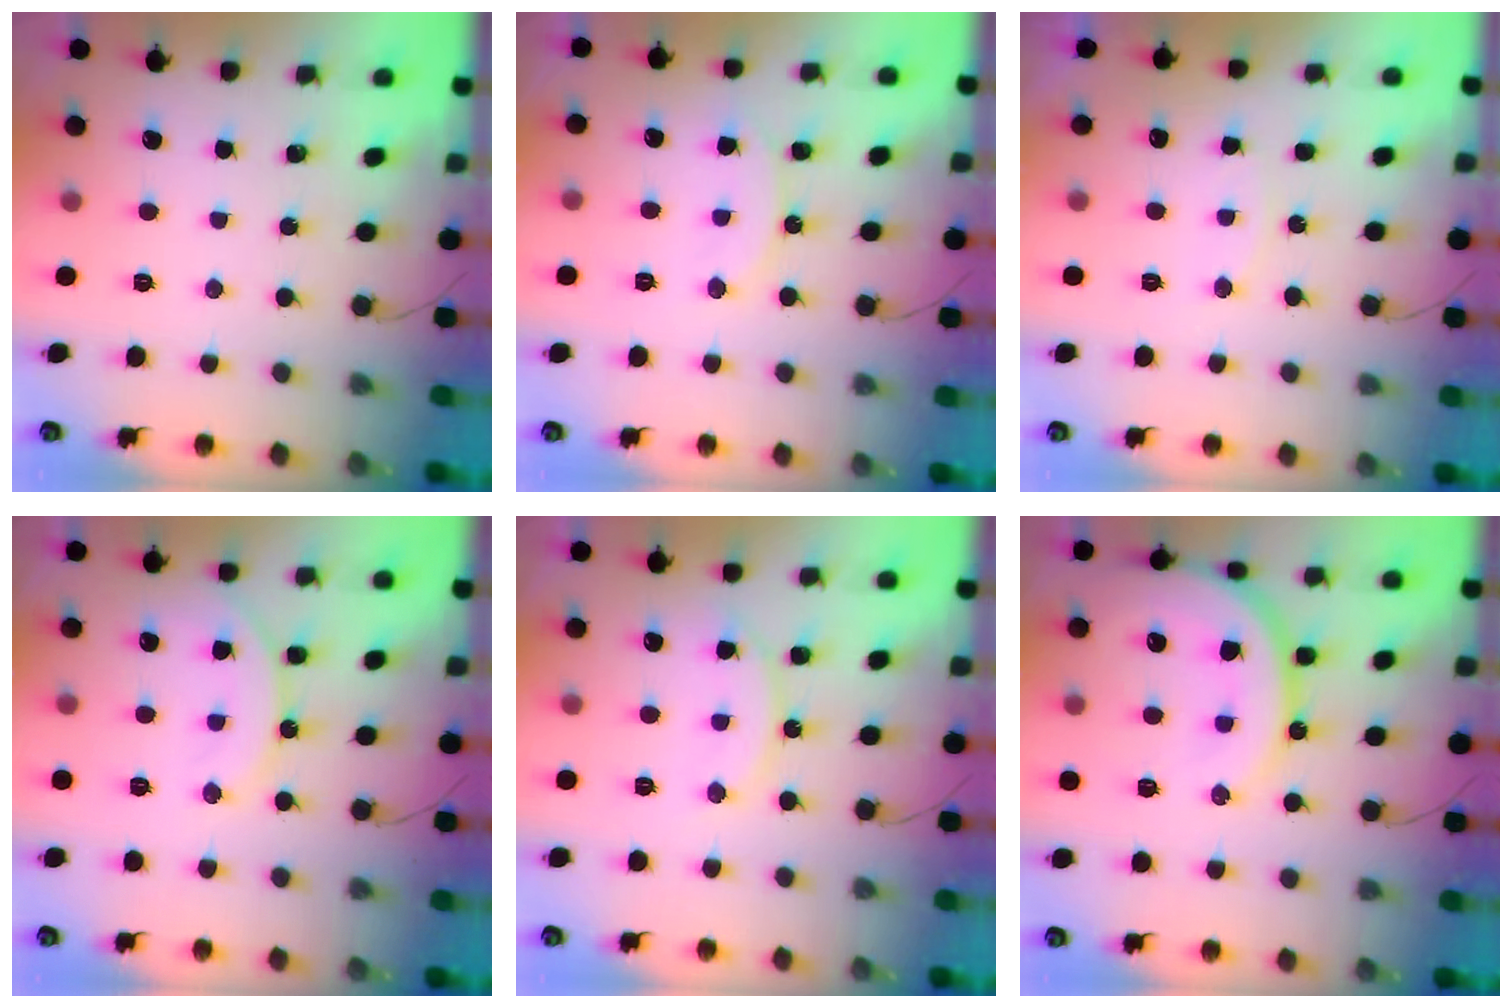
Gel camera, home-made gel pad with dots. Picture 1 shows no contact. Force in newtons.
{"total": 9.6, "press": 9.5, "slide": 1.1}
{"total": 5.1, "press": 5.1, "slide": 0.5}
{"total": 13.3, "press": 13.2, "slide": 1.4}
{"total": 11.4, "press": 11.4, "slide": 0.8}
{"total": 18.6, "press": 18.5, "slide": 1.9}